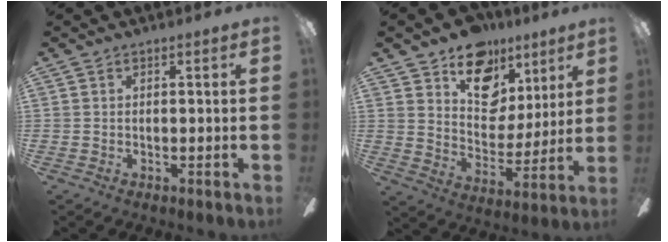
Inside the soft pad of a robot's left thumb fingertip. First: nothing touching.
{"total": 15.7, "force": [10.1, 10.3, 6.2], "torque": [-0.093, -0.060, 0.188]}